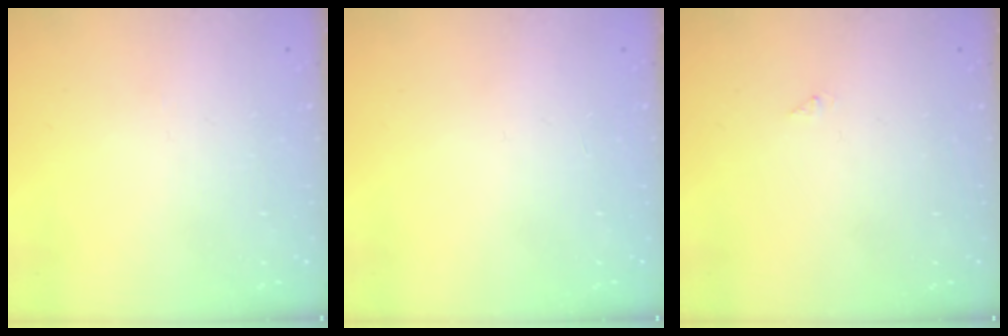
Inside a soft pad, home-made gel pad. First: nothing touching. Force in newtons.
{"total": 0.0}
{"total": 0.0}